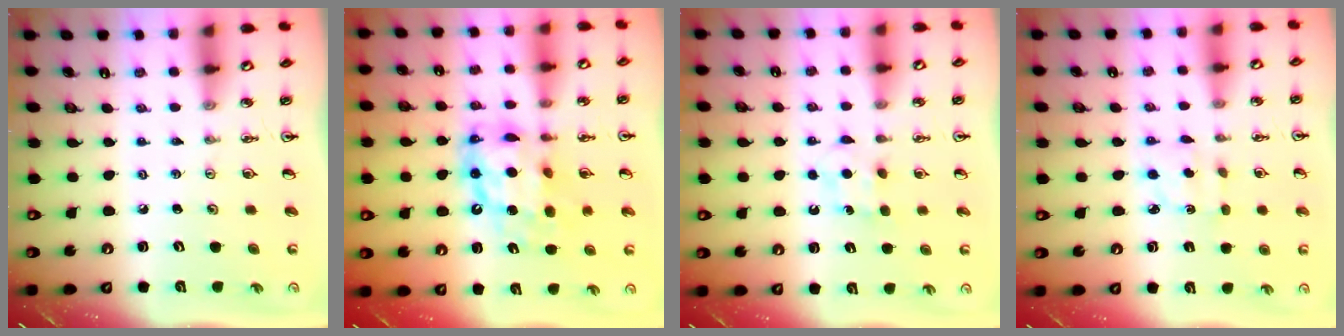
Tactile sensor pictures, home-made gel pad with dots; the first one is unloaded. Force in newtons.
{"total": 13.5, "press": 13.4, "slide": 1.2}
{"total": 5.3, "press": 5.2, "slide": 0.7}
{"total": 2.9, "press": 2.8, "slide": 0.7}